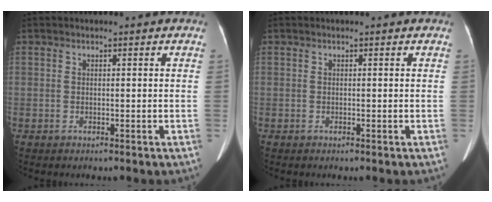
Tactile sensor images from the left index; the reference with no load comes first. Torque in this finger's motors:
{"motor_torque": [0.02, 0.02, 0.00, 0.00]}